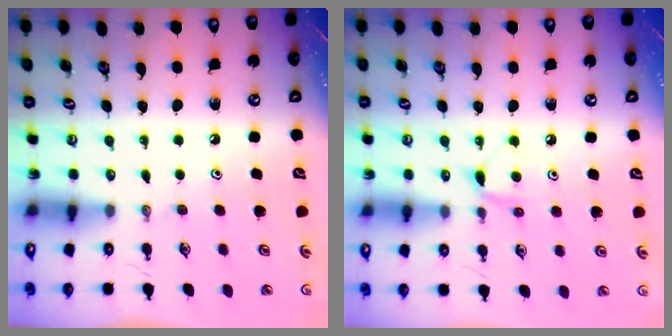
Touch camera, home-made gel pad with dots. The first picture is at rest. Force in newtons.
{"total": 4.9, "press": 4.9, "slide": 0.6}